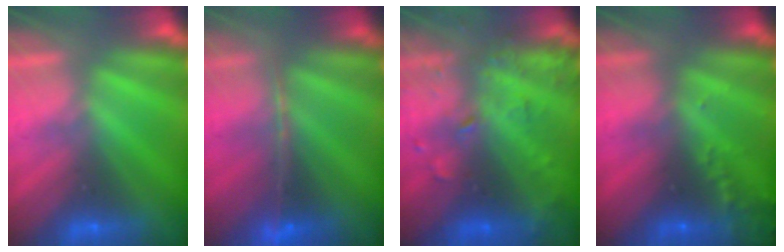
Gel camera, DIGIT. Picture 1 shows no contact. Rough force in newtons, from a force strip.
{"total": 1.2}
{"total": 8.5}
{"total": 6.7}